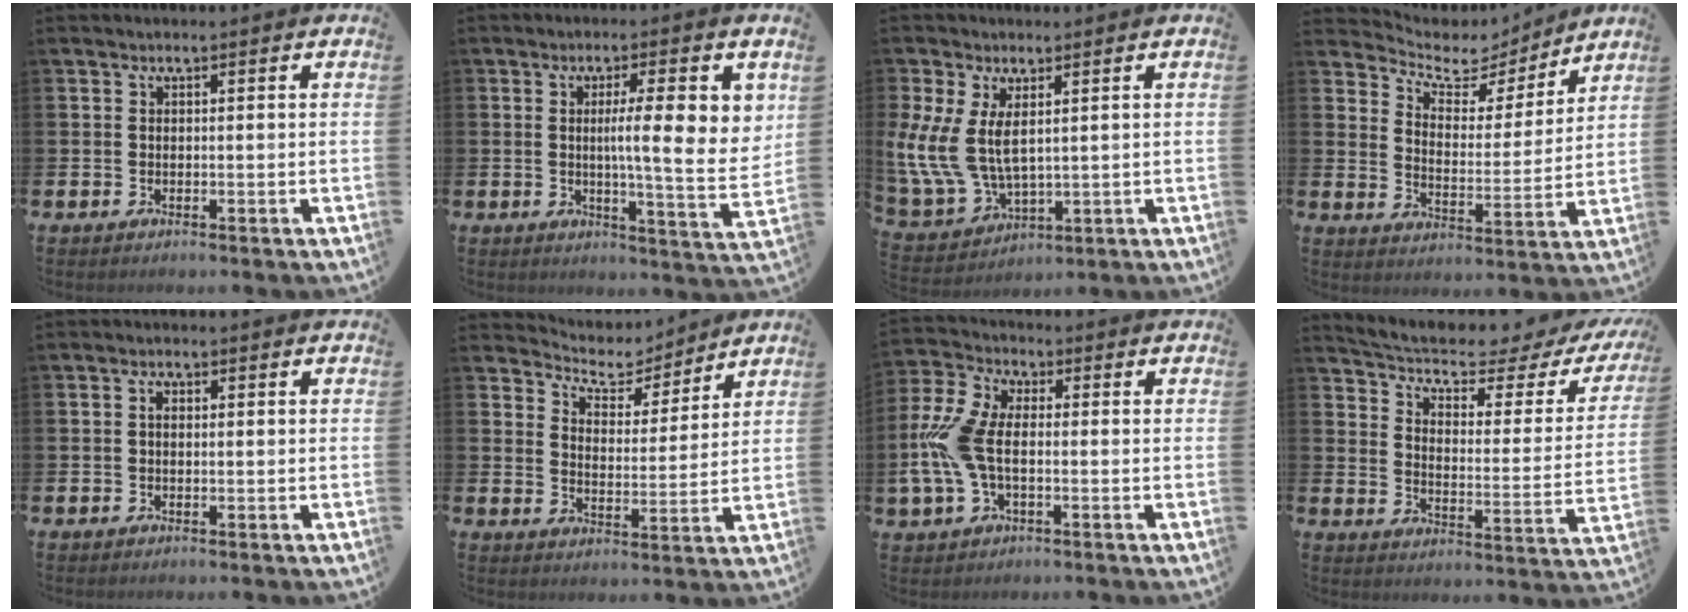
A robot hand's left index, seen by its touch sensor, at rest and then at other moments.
{"total": 9.1, "force": [2.8, 1.4, 8.5], "torque": [-0.120, -0.027, 0.033]}
{"total": 8.3, "force": [2.7, 5.0, 6.1], "torque": [-0.159, -0.013, 0.049]}
{"total": 6.3, "force": [5.6, 2.7, 1.1], "torque": [-0.056, -0.043, 0.094]}
{"total": 1.1, "force": [0.2, 0.7, 0.9], "torque": [-0.011, 0.005, 0.002]}
{"total": 5.8, "force": [5.4, 2.0, 0.5], "torque": [-0.039, -0.043, 0.092]}
{"total": 8.6, "force": [0.0, 4.9, 7.1], "torque": [-0.170, 0.005, -0.001]}
{"total": 5.5, "force": [4.8, 1.2, 2.3], "torque": [-0.072, -0.039, 0.076]}